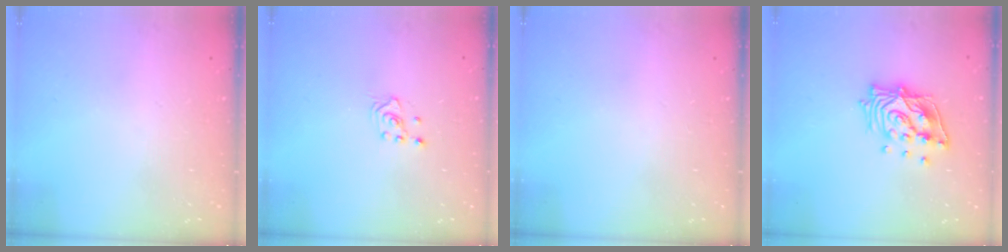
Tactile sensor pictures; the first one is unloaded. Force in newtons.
{"total": 1.6, "press": 1.5, "slide": 0.2}
{"total": 0.0}
{"total": 14.9, "press": 14.8, "slide": 2.0}